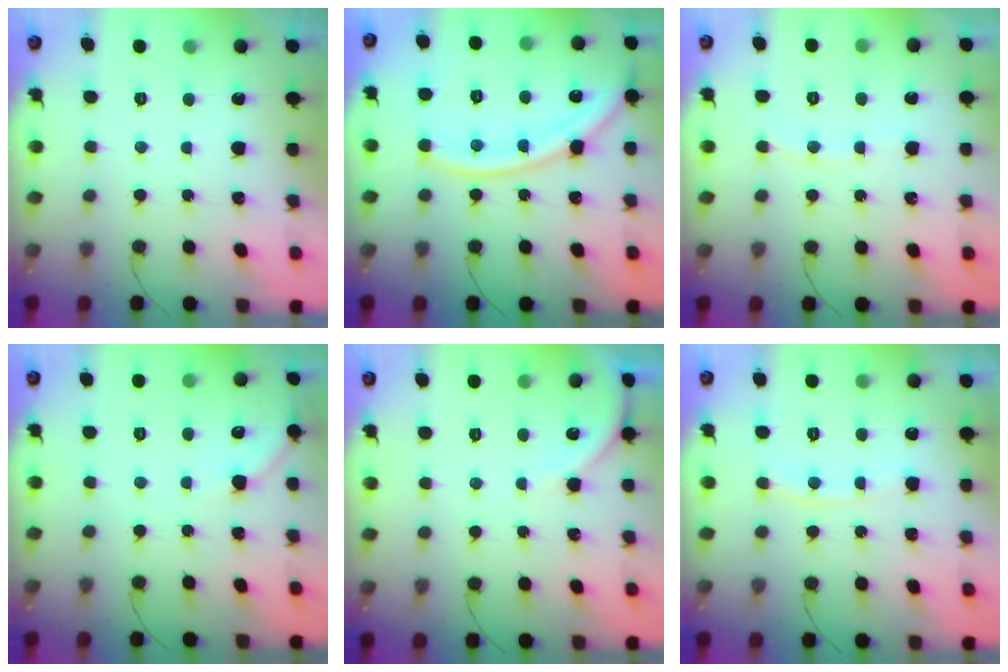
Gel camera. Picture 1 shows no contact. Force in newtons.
{"total": 13.5, "press": 13.4, "slide": 1.8}
{"total": 4.6, "press": 4.5, "slide": 0.7}
{"total": 4.8, "press": 4.7, "slide": 0.8}
{"total": 4.9, "press": 4.8, "slide": 0.6}
{"total": 6.9, "press": 6.9, "slide": 1.0}